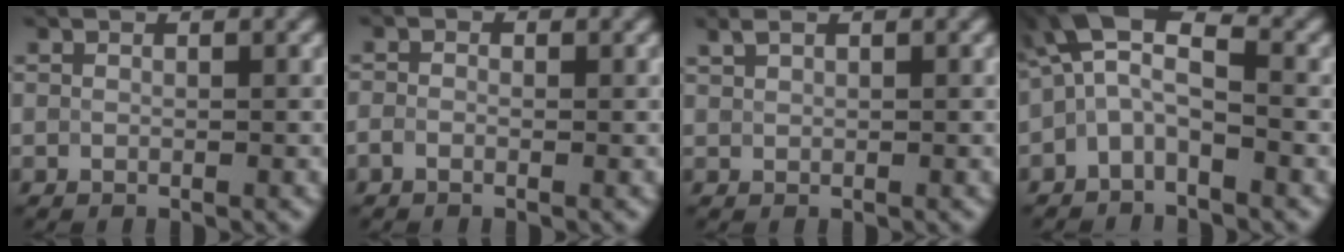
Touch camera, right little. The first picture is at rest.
{"total": 0.9, "force": [-0.5, 0.5, 0.6], "torque": [-0.014, 0.002, -0.014]}
{"total": 1.1, "force": [0.8, 0.4, 0.6], "torque": [-0.017, 0.002, 0.022]}
{"total": 4.5, "force": [-0.8, 2.3, 3.8], "torque": [-0.067, 0.019, -0.026]}